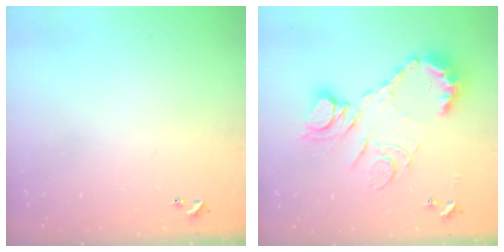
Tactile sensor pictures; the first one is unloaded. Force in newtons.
{"total": 15.8, "press": 15.7, "slide": 1.7}